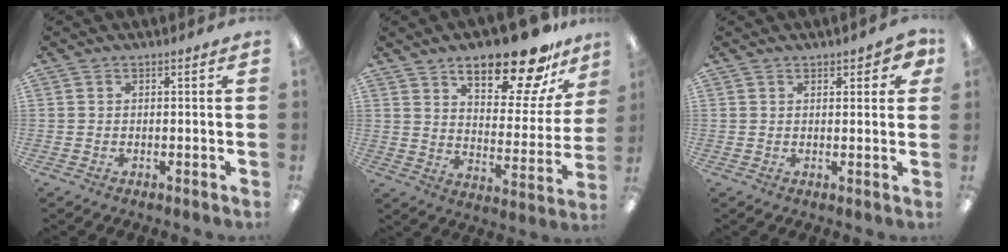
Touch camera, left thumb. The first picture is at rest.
{"total": 20.6, "force": [14.7, 7.4, 12.4], "torque": [-0.174, -0.087, 0.238]}
{"total": 3.2, "force": [1.9, 1.3, 2.2], "torque": [-0.020, -0.006, 0.029]}